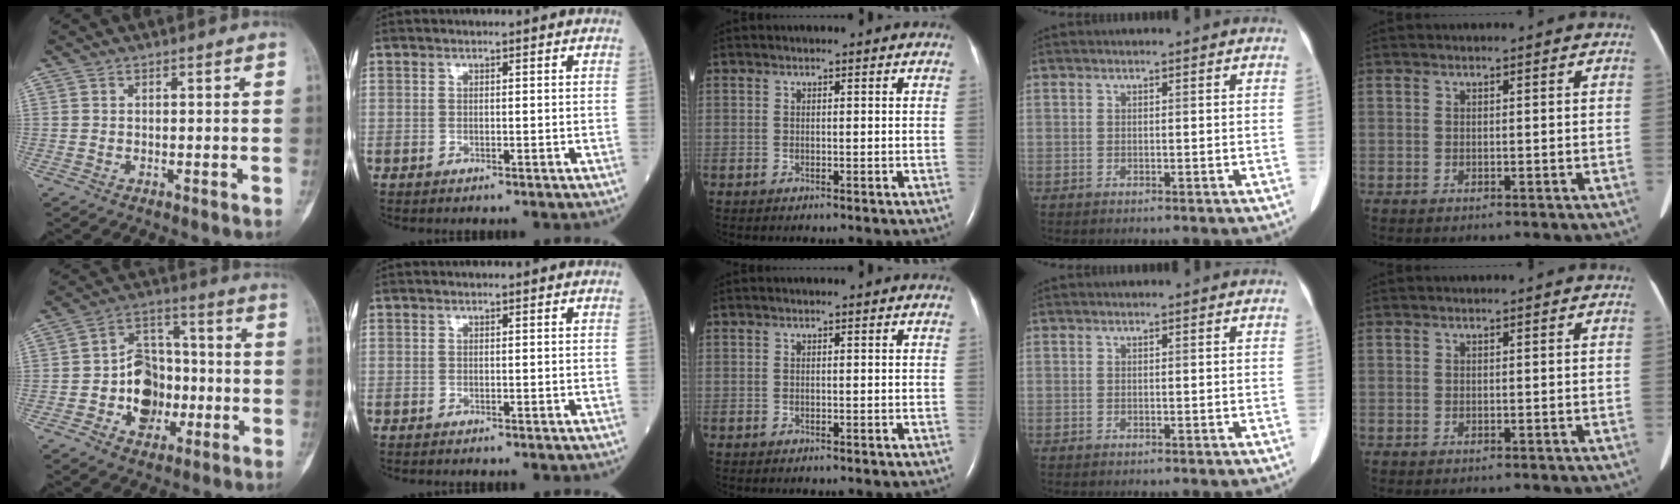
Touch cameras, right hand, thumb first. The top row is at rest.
{"thumb": {"total": 12.2, "force": [-2.9, 9.5, 7.2], "torque": [-0.070, 0.039, -0.051]}}